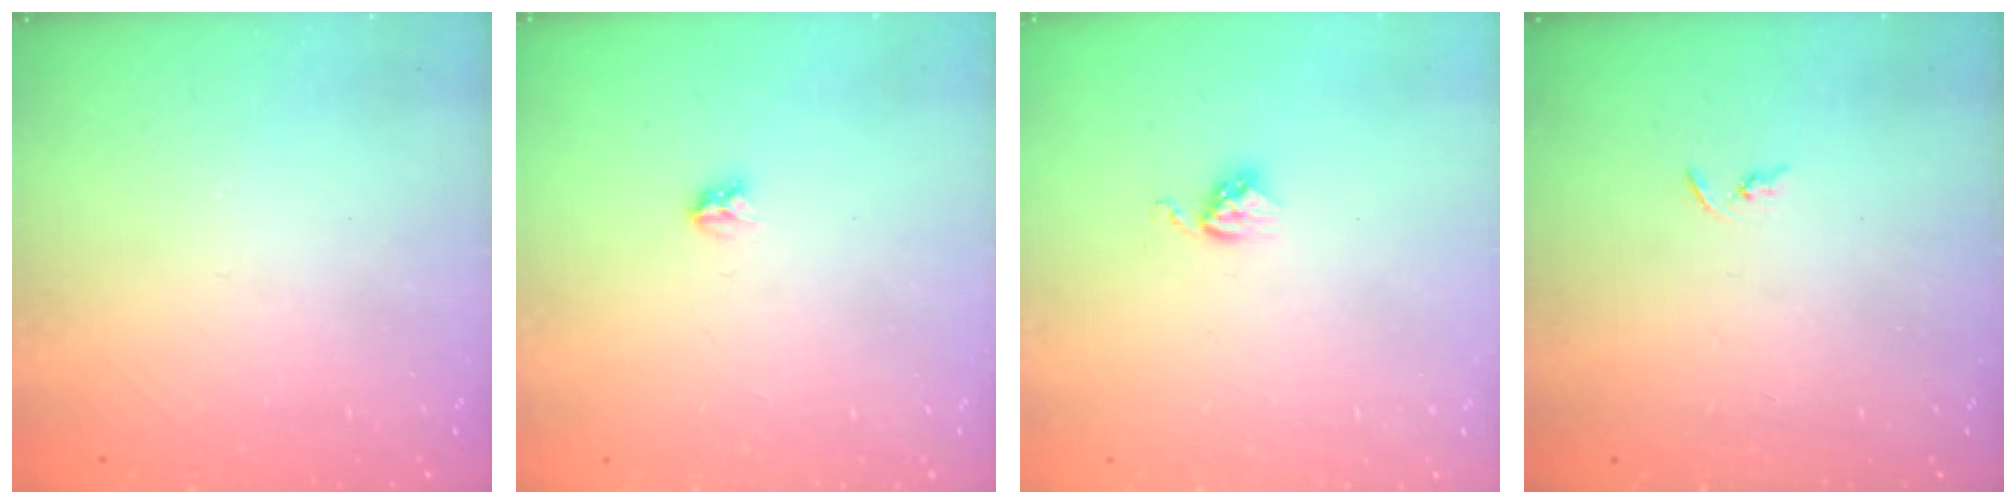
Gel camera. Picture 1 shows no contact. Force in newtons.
{"total": 2.9, "press": 2.9, "slide": 0.3}
{"total": 3.6, "press": 3.6, "slide": 0.4}
{"total": 2.4, "press": 2.3, "slide": 0.2}